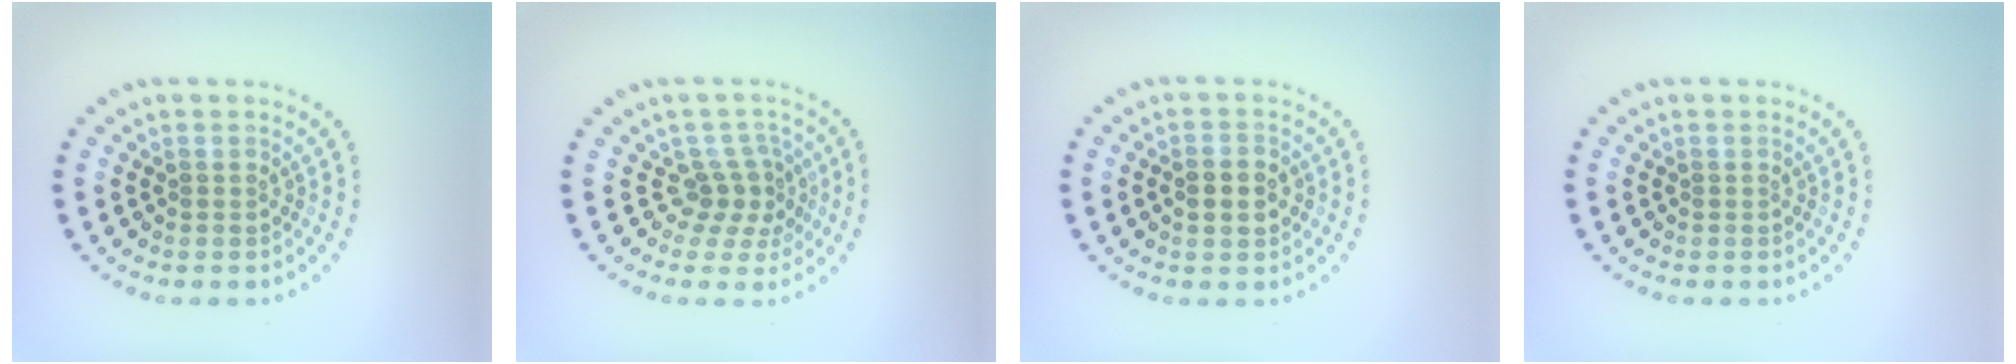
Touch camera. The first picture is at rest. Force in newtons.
{"total": 2.6, "press": 1.8, "slide": 1.9}
{"total": 3.0, "press": 3.0, "slide": 0.2}
{"total": 0.0}